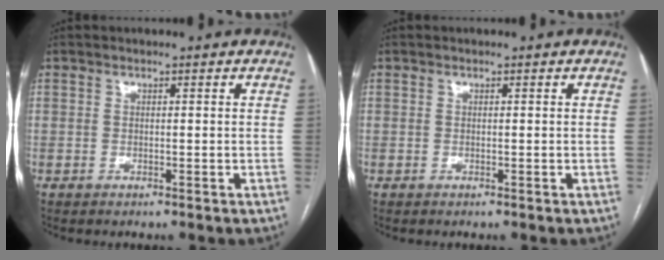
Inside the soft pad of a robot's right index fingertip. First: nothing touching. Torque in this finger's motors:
{"motor_torque": [0.00, 0.00, 0.00, 0.00]}